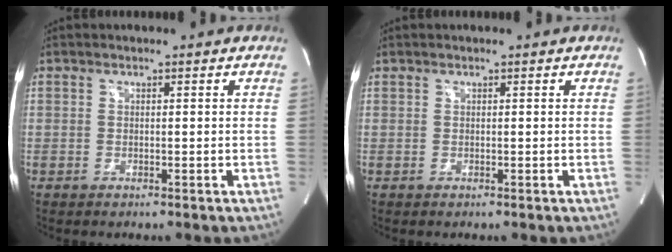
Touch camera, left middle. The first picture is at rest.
{"total": 0.0}